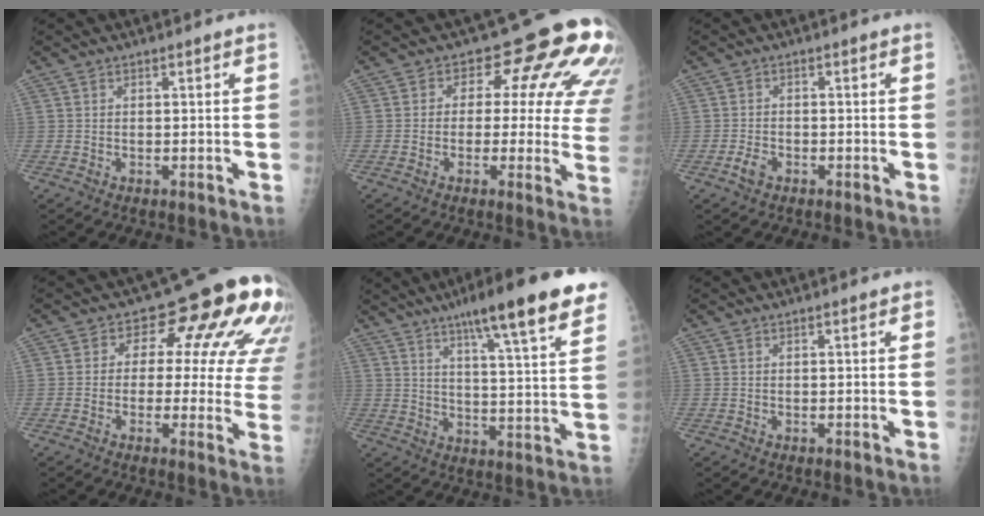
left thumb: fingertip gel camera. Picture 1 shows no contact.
{"total": 16.3, "force": [5.7, 8.8, 12.5], "torque": [-0.098, -0.009, 0.044]}
{"total": 2.6, "force": [-1.4, 1.6, 1.4], "torque": [-0.025, 0.005, -0.027]}
{"total": 17.6, "force": [6.7, 9.6, 13.1], "torque": [-0.107, -0.012, 0.057]}
{"total": 20.2, "force": [13.1, 2.8, 15.0], "torque": [-0.203, -0.041, 0.185]}
{"total": 0.9, "force": [0.6, 0.4, 0.5], "torque": [-0.008, -0.001, 0.005]}